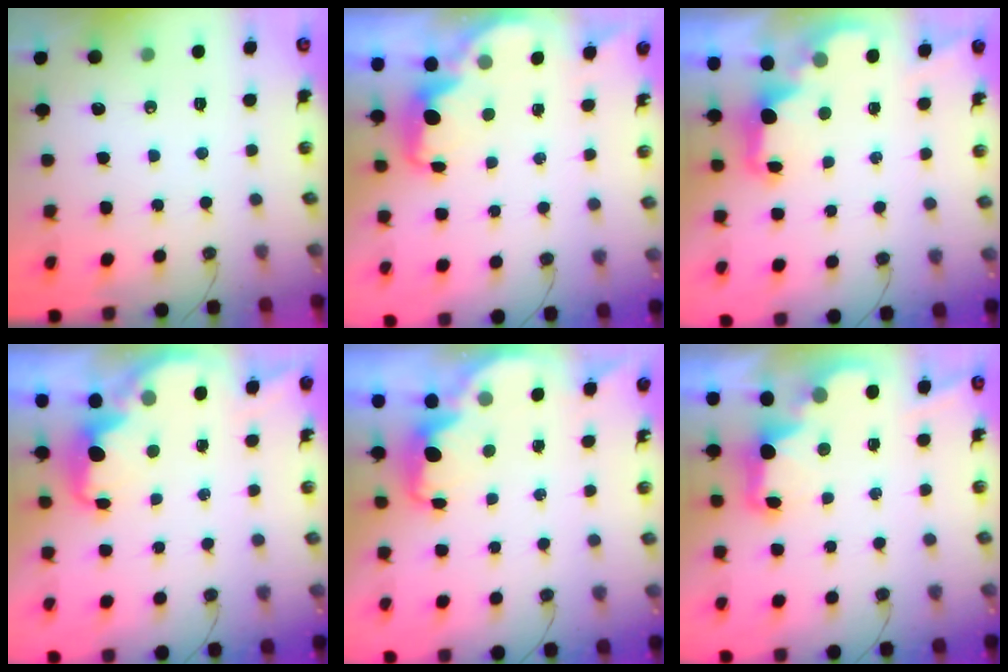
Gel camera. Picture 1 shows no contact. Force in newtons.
{"total": 1.9, "press": 1.8, "slide": 0.5}
{"total": 2.3, "press": 2.2, "slide": 0.8}
{"total": 2.2, "press": 2.1, "slide": 0.9}
{"total": 1.8, "press": 1.6, "slide": 0.7}
{"total": 3.0, "press": 2.9, "slide": 0.6}